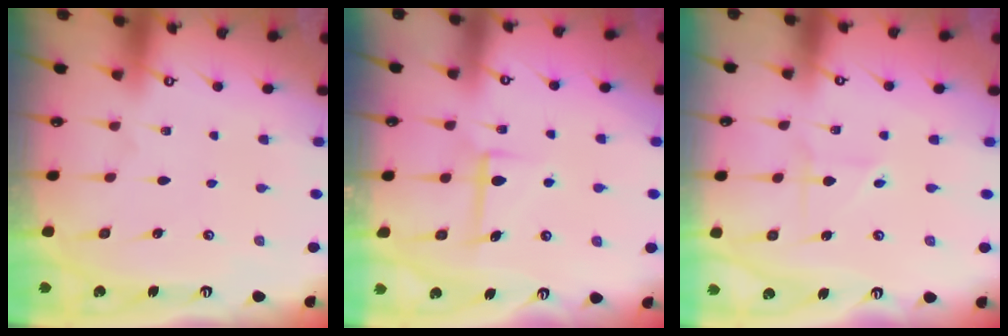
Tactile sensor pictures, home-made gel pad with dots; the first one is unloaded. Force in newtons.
{"total": 5.9, "press": 5.8, "slide": 0.4}
{"total": 2.0, "press": 1.9, "slide": 0.3}